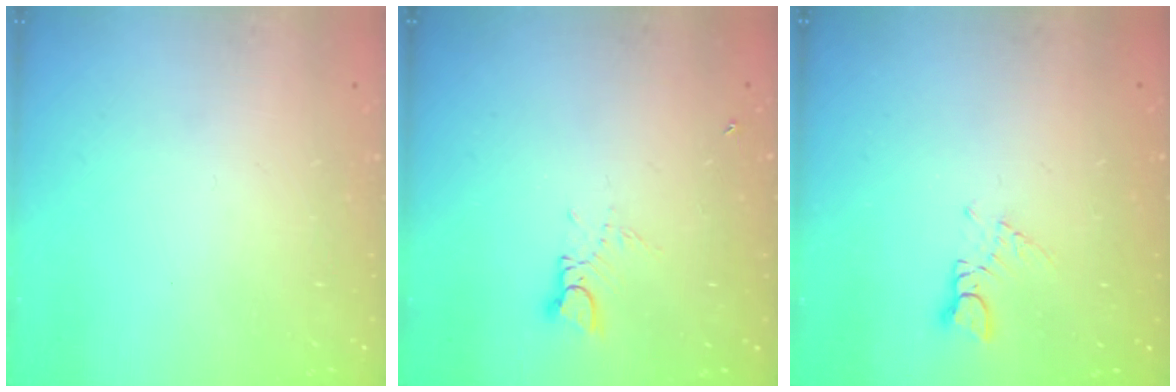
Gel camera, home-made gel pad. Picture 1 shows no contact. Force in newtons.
{"total": 2.9, "press": 2.9, "slide": 0.3}
{"total": 1.6, "press": 1.6, "slide": 0.2}